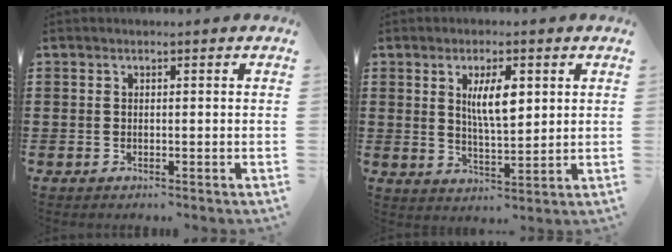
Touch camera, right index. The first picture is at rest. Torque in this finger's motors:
{"motor_torque": [1.08, 0.42, 0.39, 0.08]}